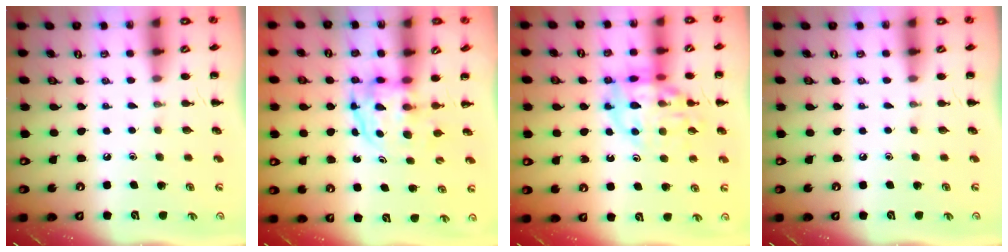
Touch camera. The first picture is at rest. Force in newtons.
{"total": 3.8, "press": 3.8, "slide": 0.3}
{"total": 14.8, "press": 14.6, "slide": 2.4}
{"total": 0.0}